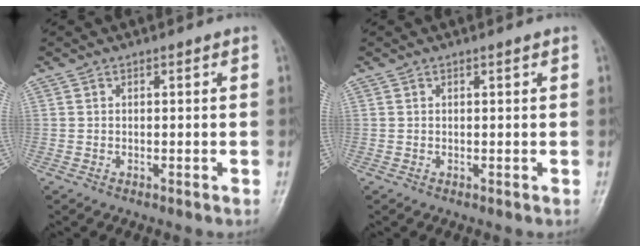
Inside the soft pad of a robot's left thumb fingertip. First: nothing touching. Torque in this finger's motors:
{"motor_torque": [0.03, -0.05, -0.22, 0.06, 0.01]}